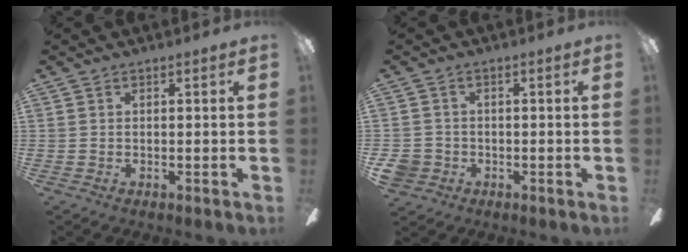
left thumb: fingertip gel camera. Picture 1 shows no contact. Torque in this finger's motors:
{"motor_torque": [-0.40, 0.50, 0.05, -0.17, -0.04]}